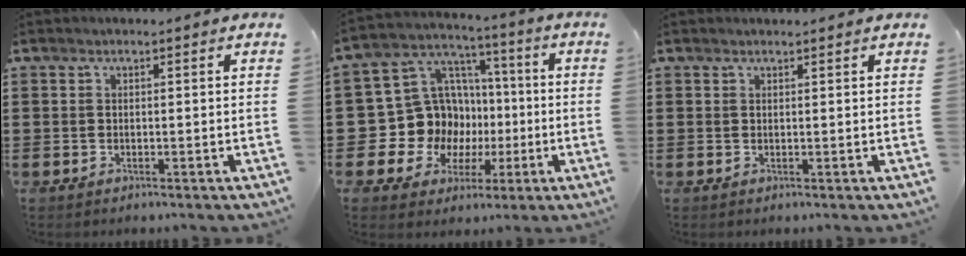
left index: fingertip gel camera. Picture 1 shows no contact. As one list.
[{"total": 12.5, "force": [-0.8, 11.8, 3.8], "torque": [-0.129, -0.012, -0.001]}, {"total": 0.6, "force": [0.6, 0.0, 0.2], "torque": [-0.006, -0.001, 0.013]}]